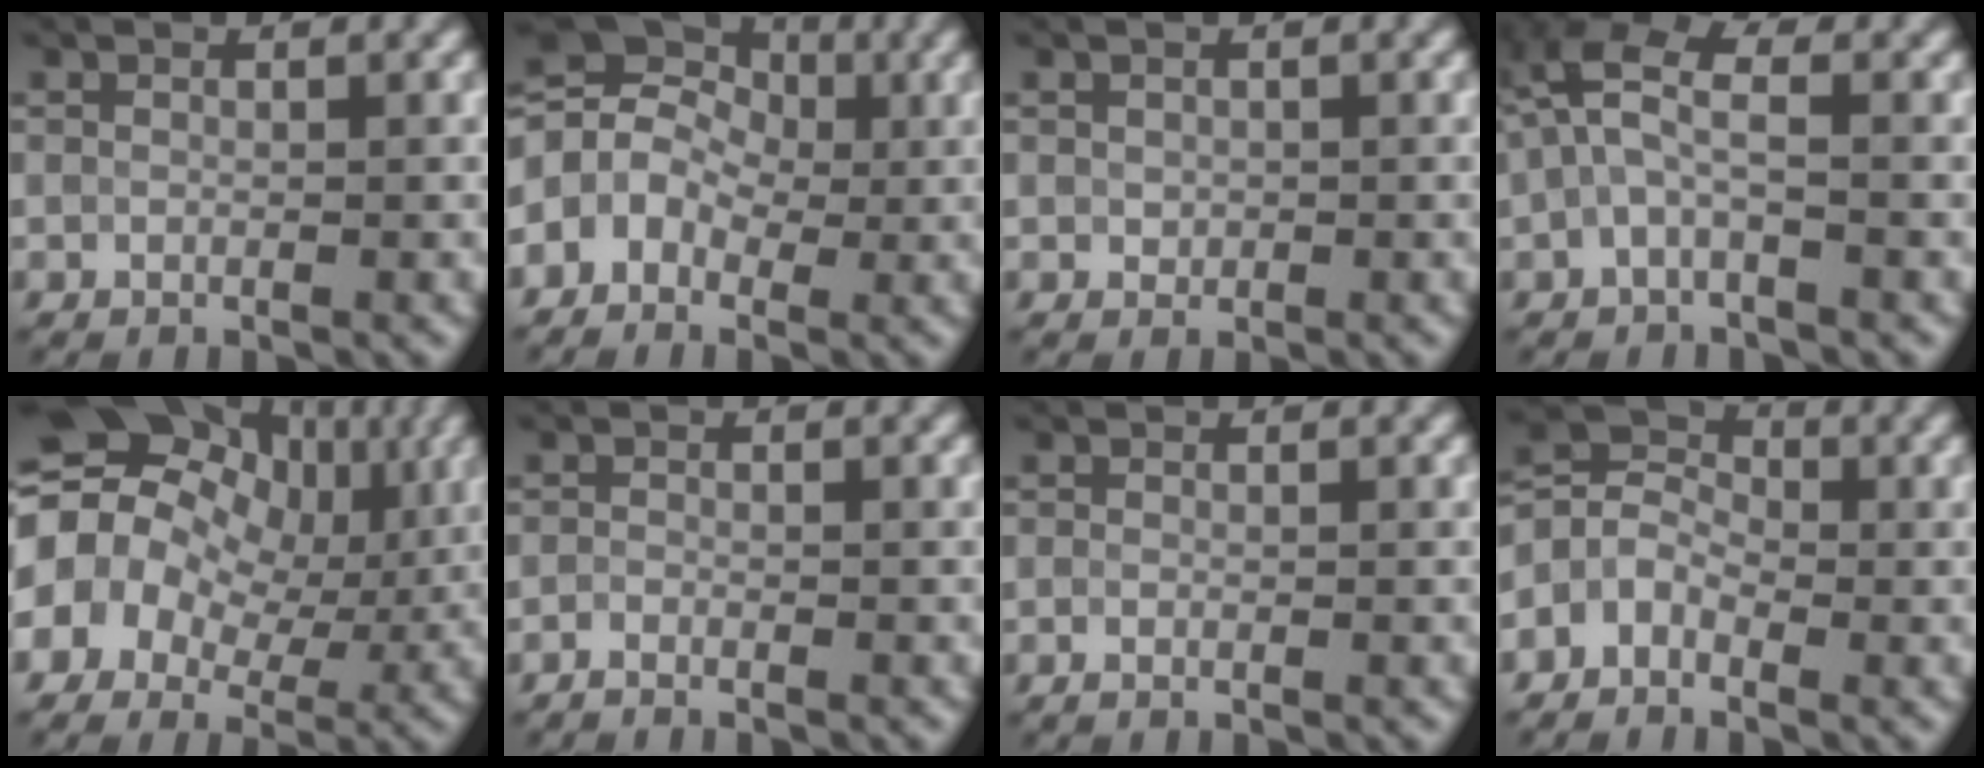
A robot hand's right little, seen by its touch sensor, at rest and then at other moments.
{"total": 7.0, "force": [-0.1, 5.8, 3.8], "torque": [-0.060, 0.032, -0.036]}
{"total": 0.7, "force": [0.2, 0.6, 0.2], "torque": [-0.001, -0.003, 0.004]}
{"total": 4.2, "force": [0.6, 1.8, 3.8], "torque": [-0.086, 0.018, 0.002]}
{"total": 16.0, "force": [3.1, 12.6, 9.5], "torque": [-0.183, 0.035, 0.040]}
{"total": 1.0, "force": [-0.9, 0.1, 0.4], "torque": [-0.005, -0.005, -0.022]}
{"total": 0.5, "force": [-0.3, 0.2, 0.4], "torque": [-0.010, -0.006, -0.005]}
{"total": 3.6, "force": [-1.7, 2.7, 1.8], "torque": [-0.036, 0.010, -0.043]}